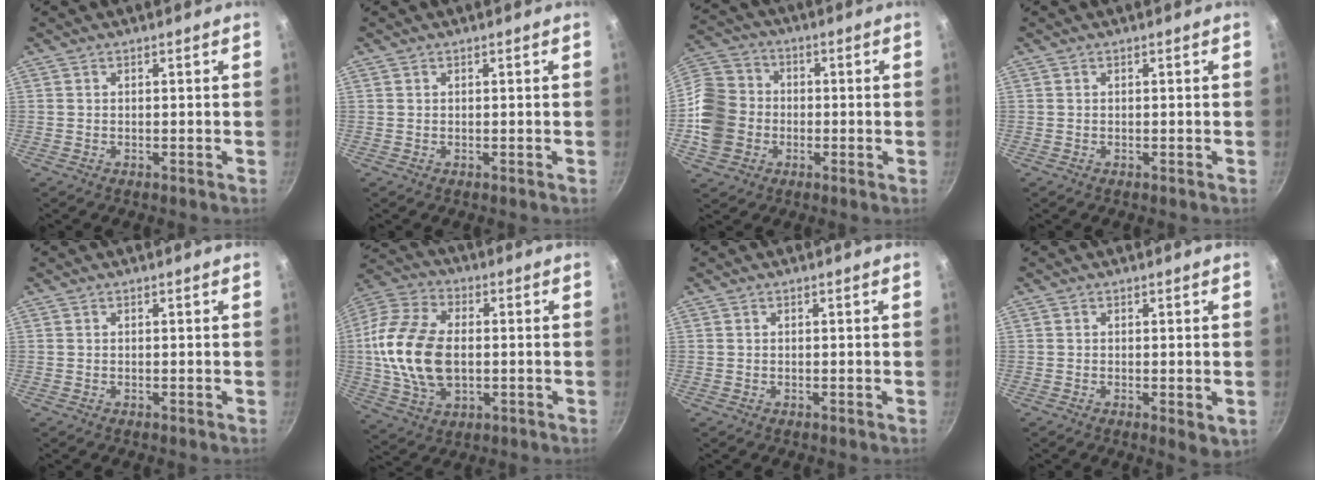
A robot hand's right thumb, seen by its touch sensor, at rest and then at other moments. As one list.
[{"total": 0.0}, {"total": 13.9, "force": [-2.3, 11.9, 6.8], "torque": [-0.118, 0.032, -0.057]}, {"total": 0.0}, {"total": 0.0}, {"total": 17.9, "force": [-0.4, 11.3, 13.8], "torque": [-0.262, 0.014, -0.013]}, {"total": 0.0}, {"total": 2.7, "force": [-0.3, 1.2, 2.5], "torque": [-0.037, -0.011, -0.004]}]